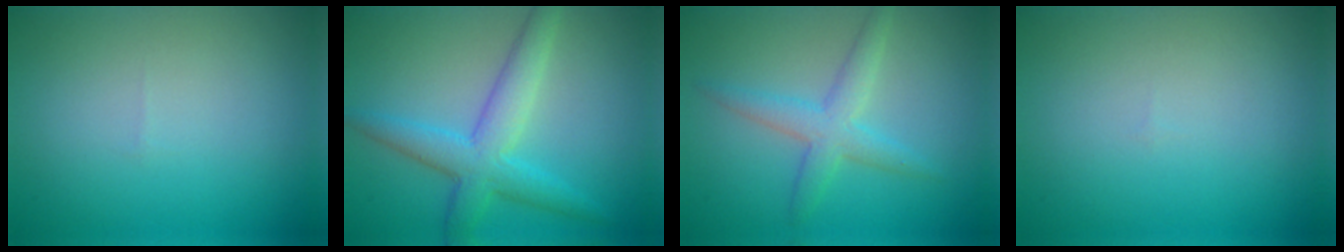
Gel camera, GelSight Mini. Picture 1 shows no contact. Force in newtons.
{"total": 5.0, "press": 5.0, "slide": 0.1}
{"total": 3.2, "press": 3.2, "slide": 0.0}
{"total": 0.0}